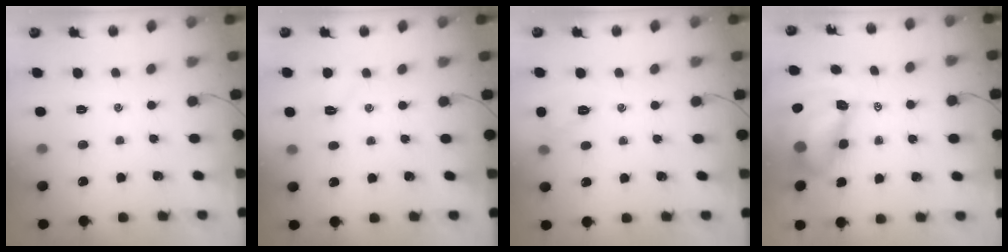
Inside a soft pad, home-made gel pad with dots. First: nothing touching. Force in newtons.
{"total": 4.1, "press": 4.0, "slide": 0.6}
{"total": 6.6, "press": 6.3, "slide": 1.8}
{"total": 10.0, "press": 9.6, "slide": 2.8}